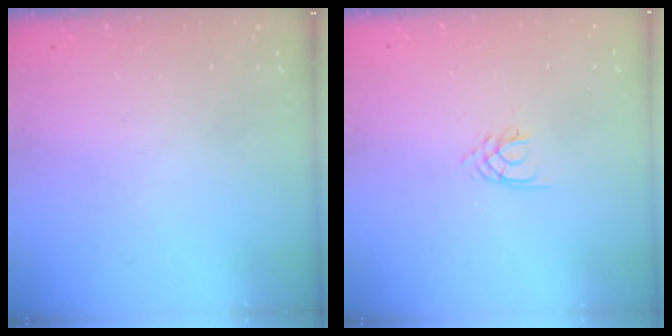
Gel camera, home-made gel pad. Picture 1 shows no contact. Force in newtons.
{"total": 2.1, "press": 2.0, "slide": 0.3}